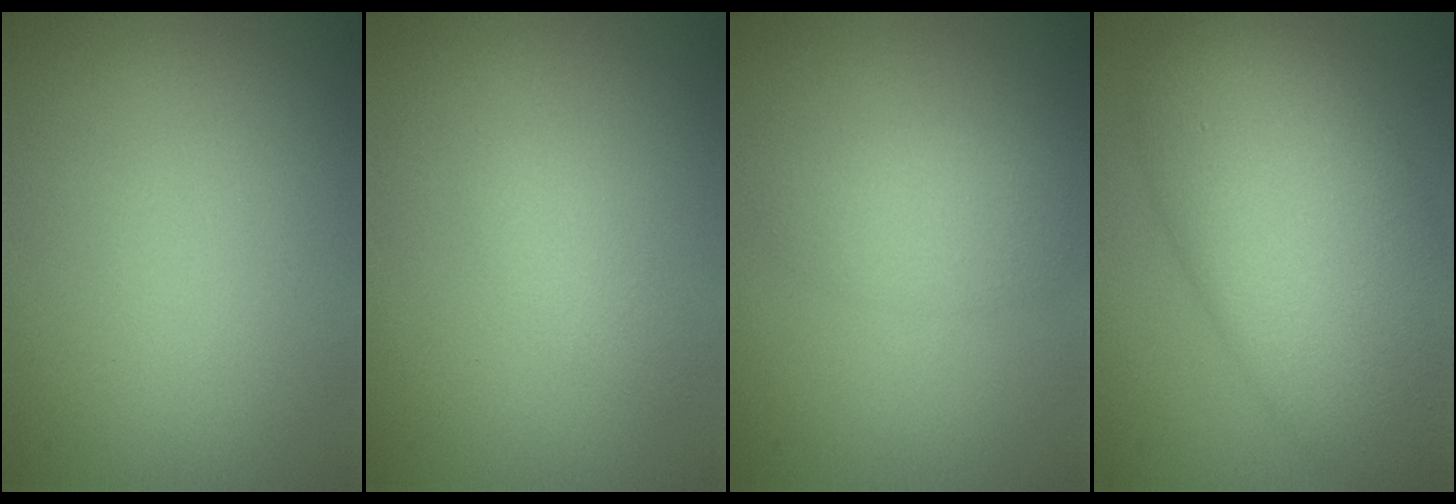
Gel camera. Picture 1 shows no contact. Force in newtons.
{"total": 1.5, "press": 1.5, "slide": 0.1}
{"total": 2.7, "press": 2.7, "slide": 0.1}
{"total": 13.0, "press": 13.0, "slide": 0.6}